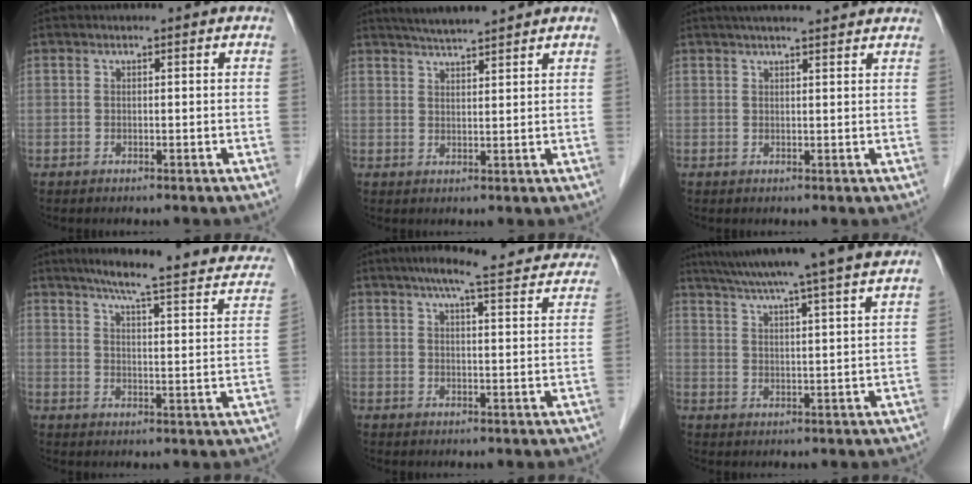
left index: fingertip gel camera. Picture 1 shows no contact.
{"total": 6.3, "force": [5.7, -0.1, 2.6], "torque": [-0.049, 0.018, 0.095]}
{"total": 9.3, "force": [8.1, 0.9, 4.4], "torque": [-0.062, 0.033, 0.102]}
{"total": 21.2, "force": [17.2, 2.8, 12.2], "torque": [-0.158, 0.000, 0.205]}
{"total": 20.4, "force": [18.3, 2.4, 8.7], "torque": [-0.120, 0.004, 0.219]}
{"total": 17.9, "force": [15.2, -1.3, 9.3], "torque": [-0.159, 0.007, 0.213]}